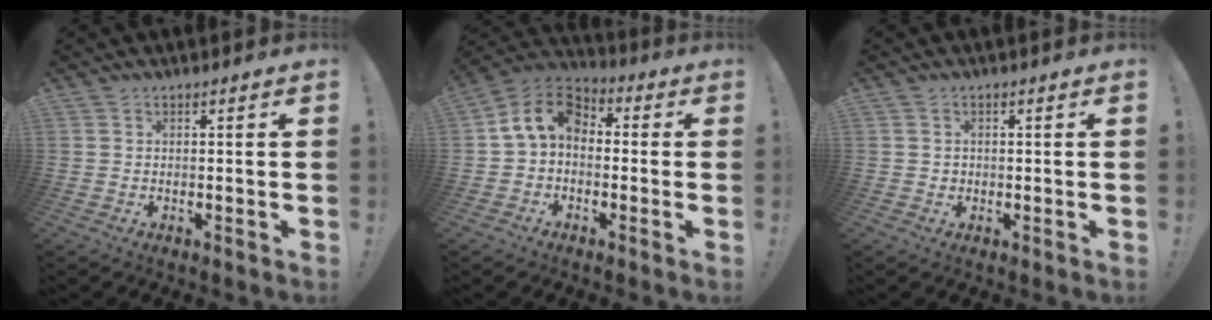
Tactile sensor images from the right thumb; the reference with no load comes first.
{"total": 10.3, "force": [0.9, 7.2, 7.2], "torque": [-0.151, 0.017, 0.021]}
{"total": 1.2, "force": [0.3, 1.1, 0.2], "torque": [0.002, -0.001, 0.003]}